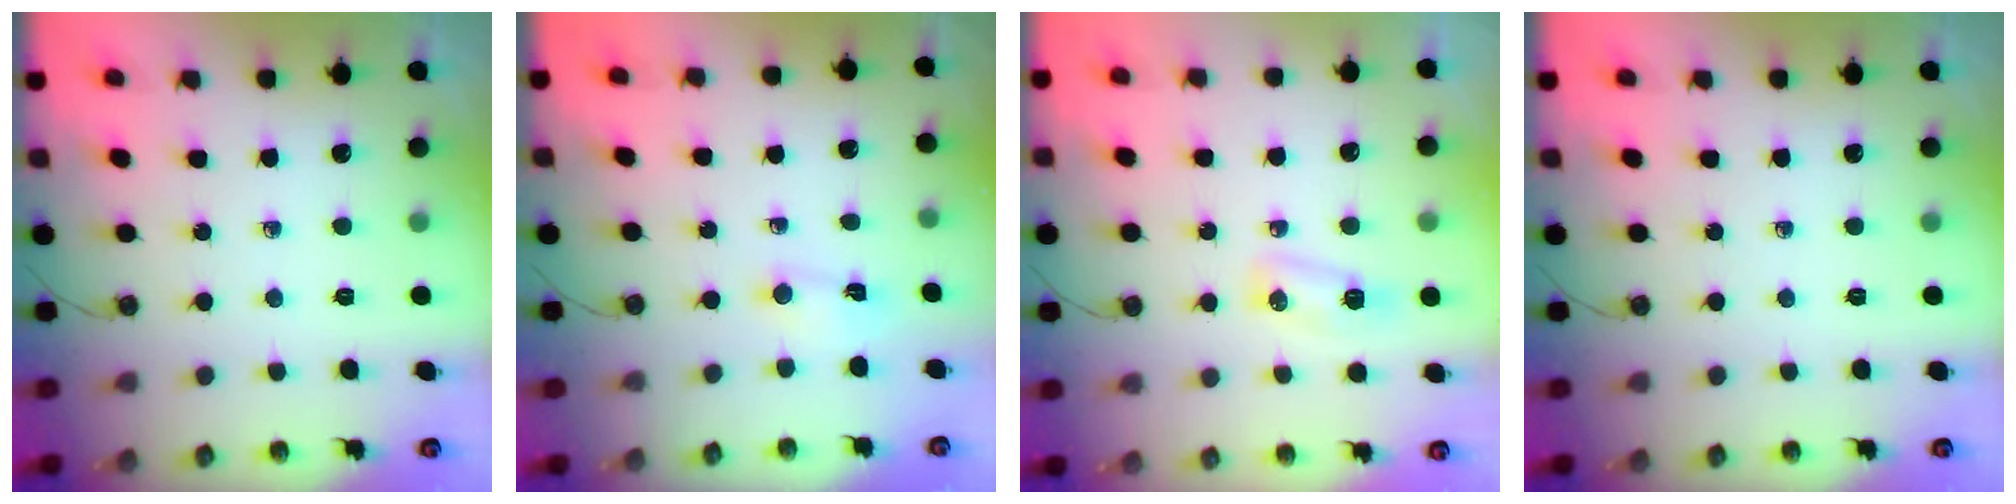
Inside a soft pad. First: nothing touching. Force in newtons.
{"total": 2.0, "press": 2.0, "slide": 0.3}
{"total": 5.4, "press": 5.3, "slide": 0.5}
{"total": 0.0}